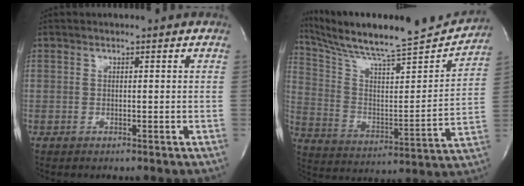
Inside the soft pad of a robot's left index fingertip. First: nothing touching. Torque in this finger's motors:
{"motor_torque": [0.30, -0.53, 0.24, 0.05]}